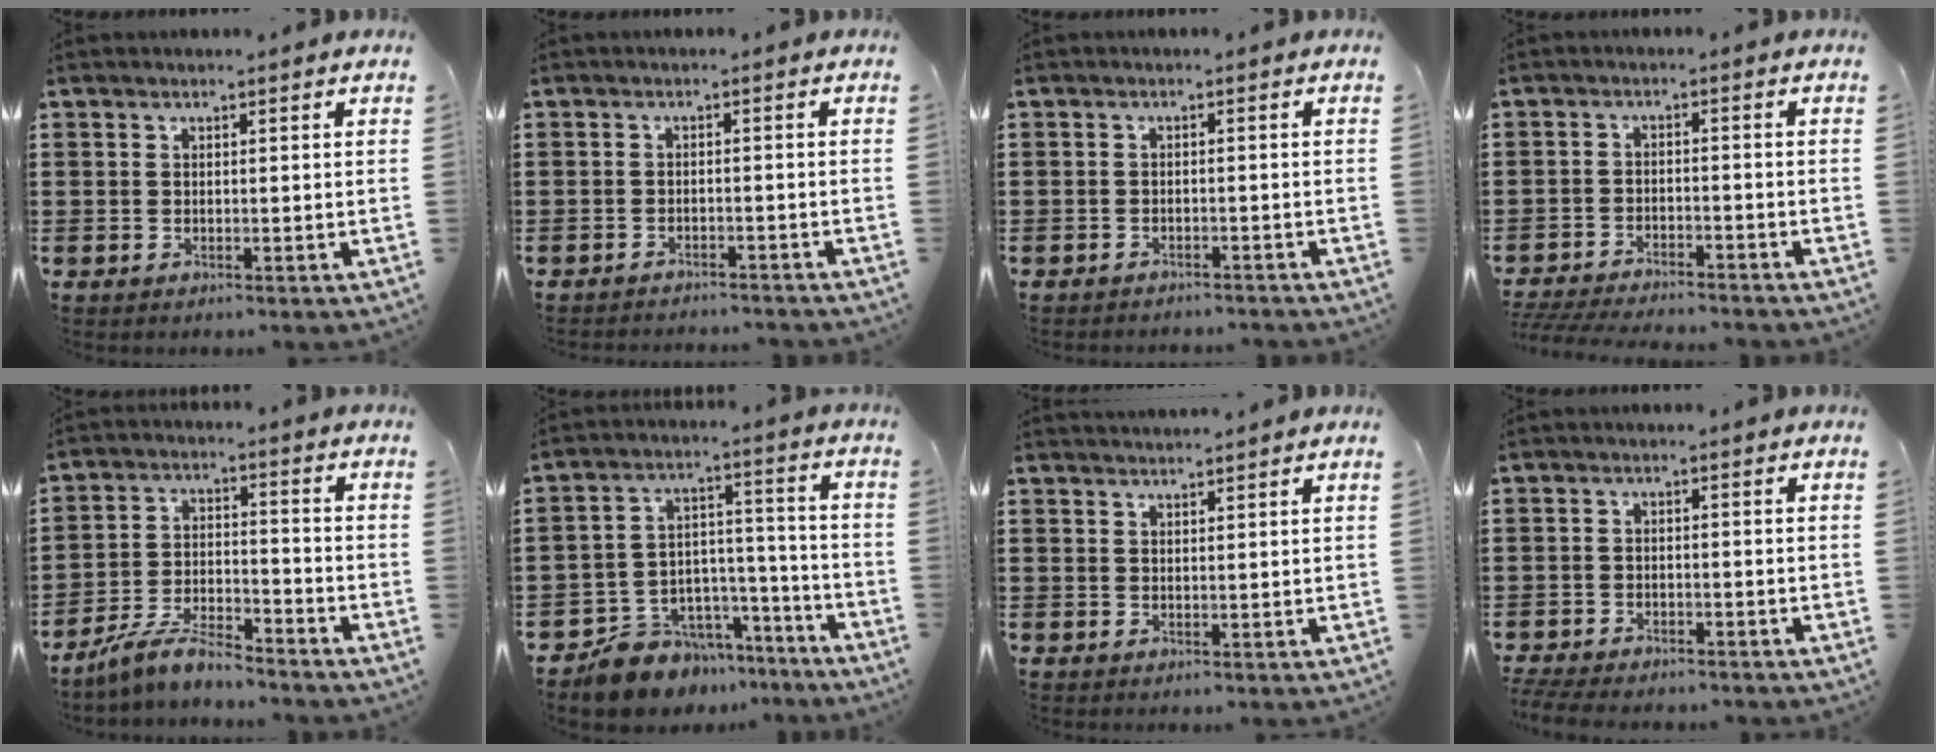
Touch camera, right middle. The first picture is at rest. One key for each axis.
{"total": 1.7, "fx": -1.7, "fy": 0.0, "fz": 0.0, "tx": -0.004, "ty": 0.002, "tz": -0.036}
{"total": 1.3, "fx": -1.3, "fy": 0.0, "fz": -0.1, "tx": -0.002, "ty": 0.002, "tz": -0.028}
{"total": 4.0, "fx": -4.0, "fy": 0.0, "fz": 0.6, "tx": -0.018, "ty": -0.003, "tz": -0.084}
{"total": 6.9, "fx": -6.3, "fy": 1.0, "fz": 2.7, "tx": -0.058, "ty": 0.004, "tz": -0.123}
{"total": 8.6, "fx": -7.8, "fy": 3.6, "fz": 0.0, "tx": -0.007, "ty": 0.029, "tz": -0.149}
{"total": 1.5, "fx": 1.4, "fy": -0.3, "fz": 0.0, "tx": -0.002, "ty": -0.001, "tz": 0.028}
{"total": 2.7, "fx": -2.7, "fy": 0.3, "fz": 0.3, "tx": -0.016, "ty": -0.002, "tz": -0.060}